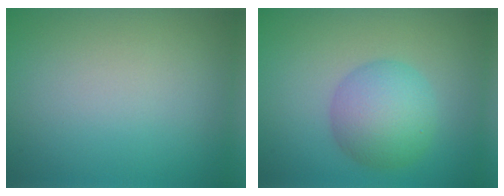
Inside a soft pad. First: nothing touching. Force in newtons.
{"total": 5.0, "press": 5.0, "slide": 0.2}